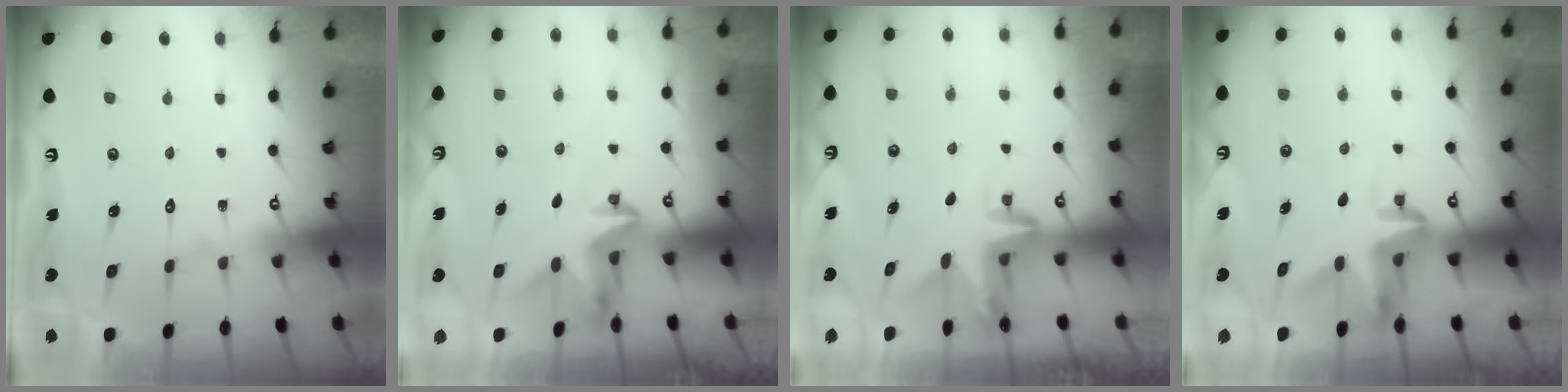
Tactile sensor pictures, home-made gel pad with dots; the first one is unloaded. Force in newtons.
{"total": 2.9, "press": 2.9, "slide": 0.1}
{"total": 3.2, "press": 3.1, "slide": 0.3}
{"total": 3.4, "press": 3.4, "slide": 0.2}